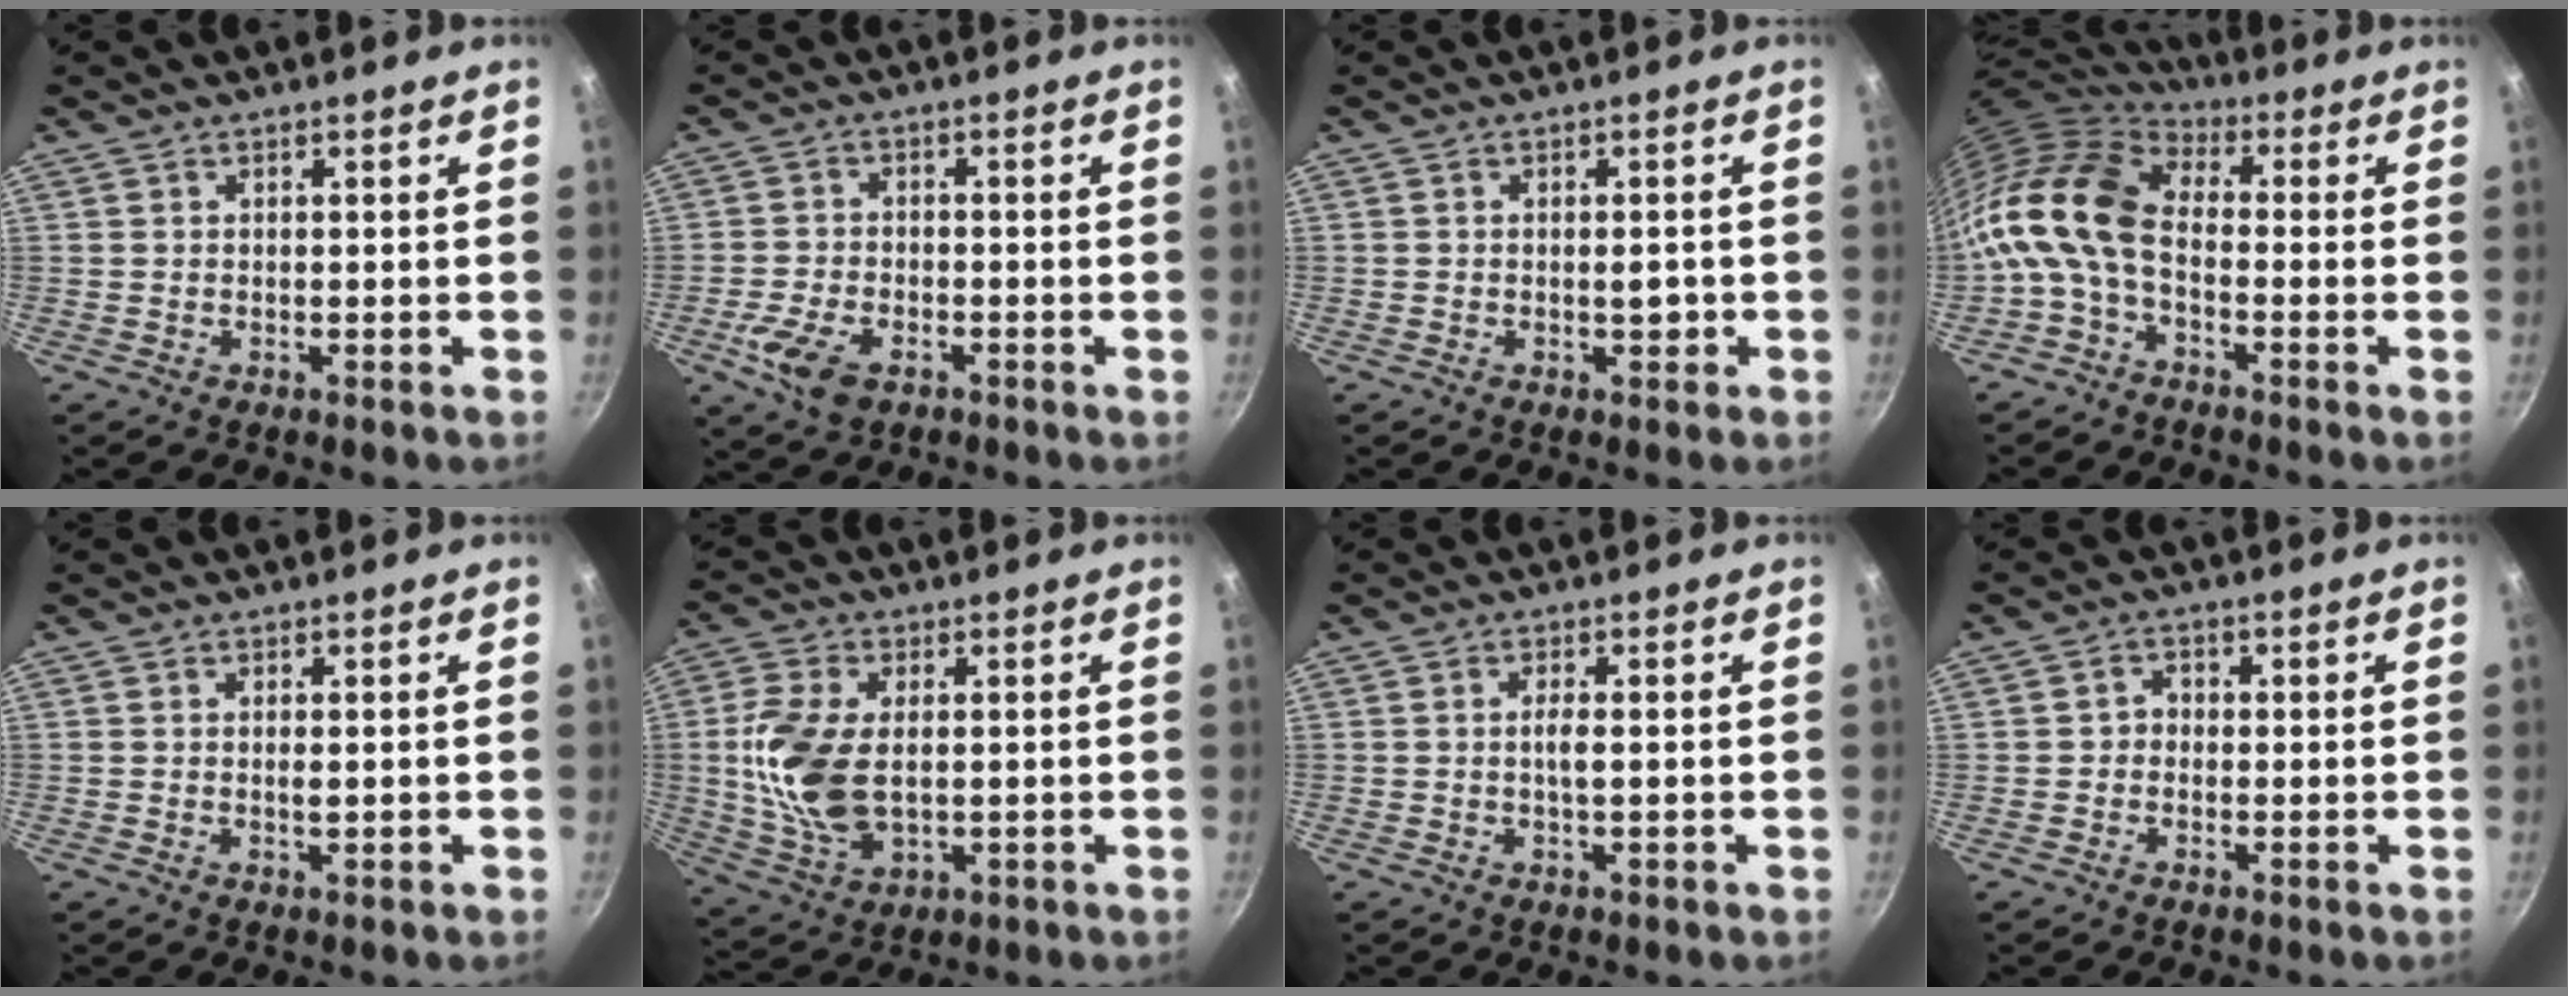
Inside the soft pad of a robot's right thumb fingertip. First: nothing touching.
{"total": 7.6, "force": [-3.5, 4.3, 5.2], "torque": [-0.106, 0.010, -0.068]}
{"total": 2.2, "force": [-0.5, 1.3, 1.7], "torque": [-0.009, 0.009, -0.007]}
{"total": 13.8, "force": [-2.1, 7.9, 11.0], "torque": [-0.210, 0.032, -0.062]}
{"total": 1.1, "force": [0.0, 0.4, 1.1], "torque": [-0.019, 0.000, 0.000]}
{"total": 13.3, "force": [0.5, 8.0, 10.7], "torque": [-0.207, -0.005, 0.014]}
{"total": 2.1, "force": [-0.1, 0.5, 2.1], "torque": [-0.044, 0.002, -0.005]}
{"total": 2.2, "force": [-0.3, 1.9, 1.1], "torque": [-0.010, 0.009, -0.011]}